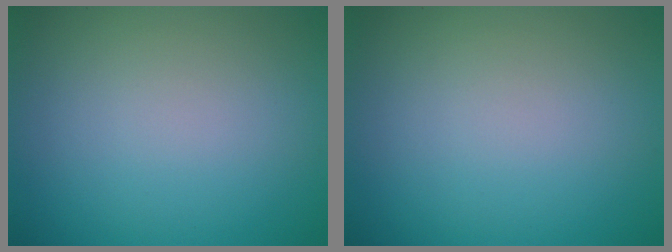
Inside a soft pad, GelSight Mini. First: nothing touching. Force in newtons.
{"total": 0.0}